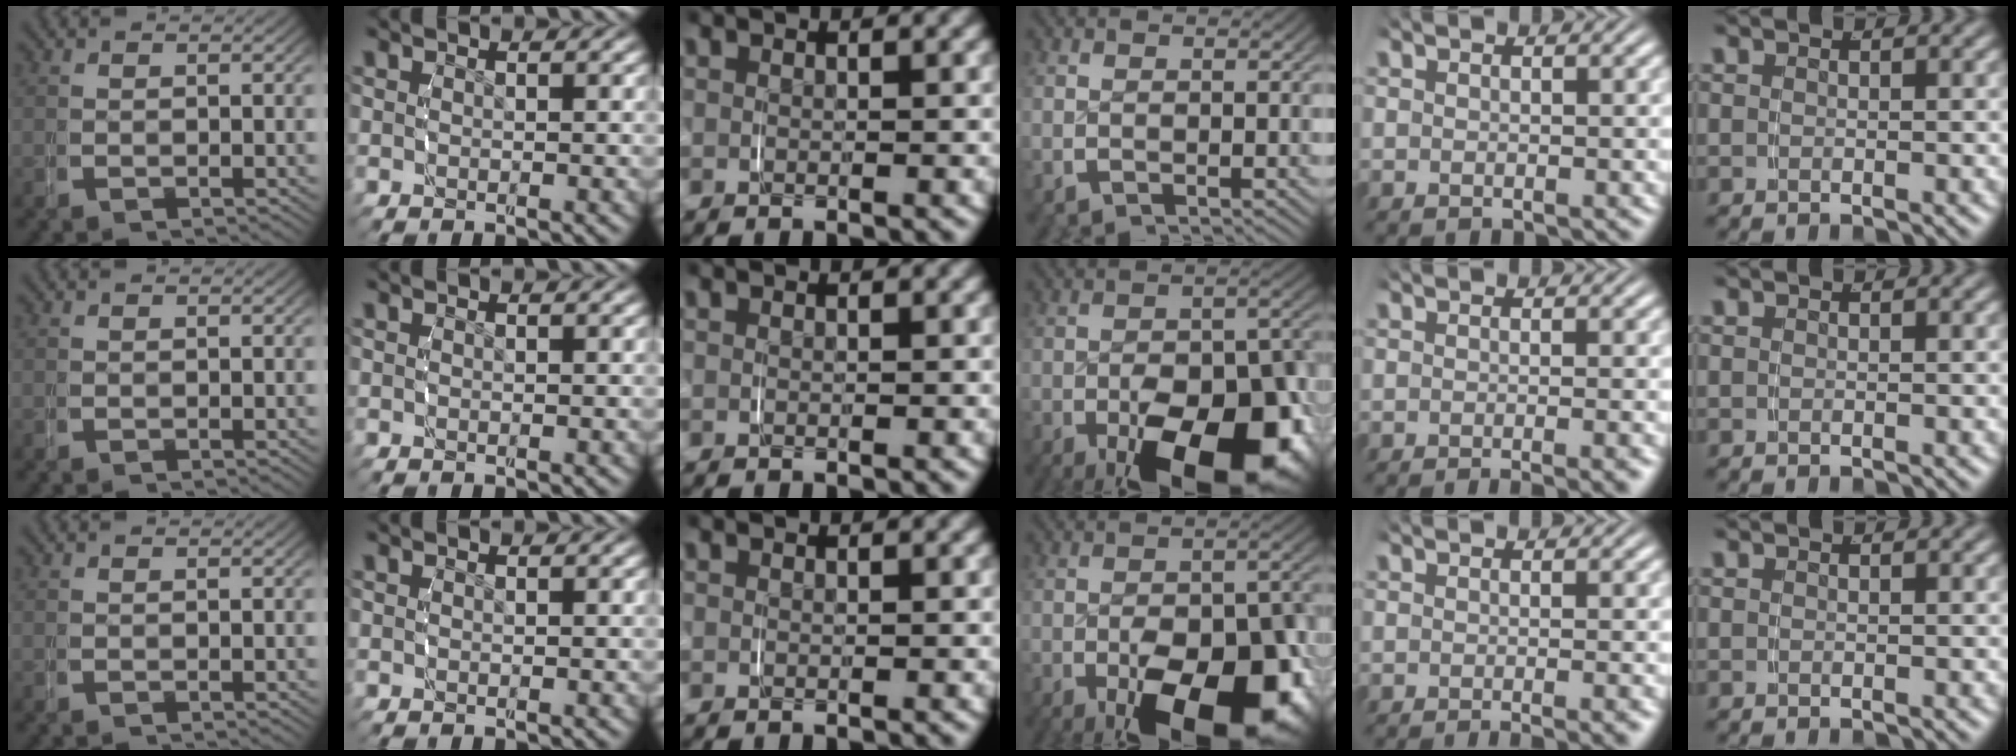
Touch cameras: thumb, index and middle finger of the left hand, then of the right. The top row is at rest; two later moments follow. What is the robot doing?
{"motion": "grasp_and_lifting", "object": "key"}